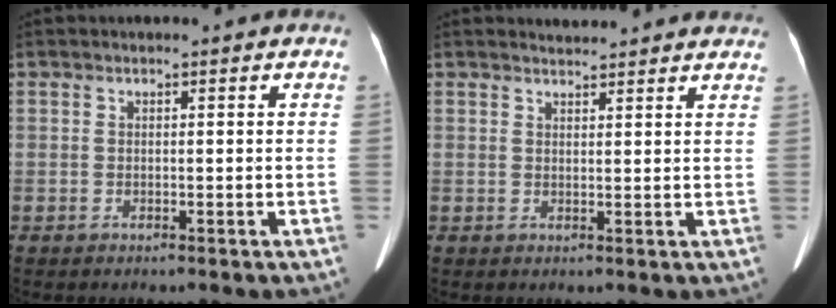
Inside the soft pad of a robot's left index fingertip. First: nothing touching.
{"total": 5.4, "force": [5.3, 0.8, 0.7], "torque": [-0.006, 0.014, 0.048]}